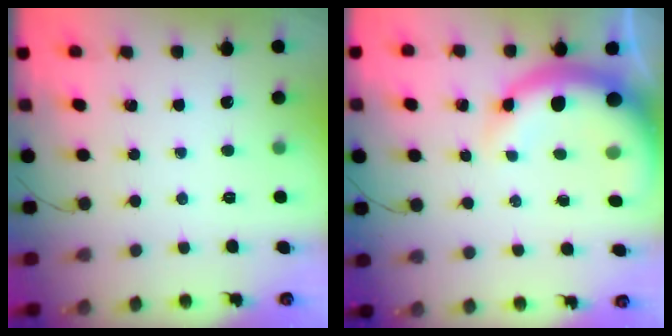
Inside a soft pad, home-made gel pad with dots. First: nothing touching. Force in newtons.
{"total": 9.2, "press": 8.8, "slide": 2.9}